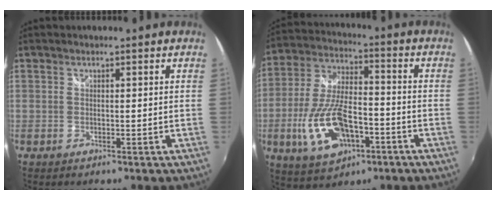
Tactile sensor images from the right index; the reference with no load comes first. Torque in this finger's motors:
{"motor_torque": [1.30, -0.84, 0.50, 0.21]}